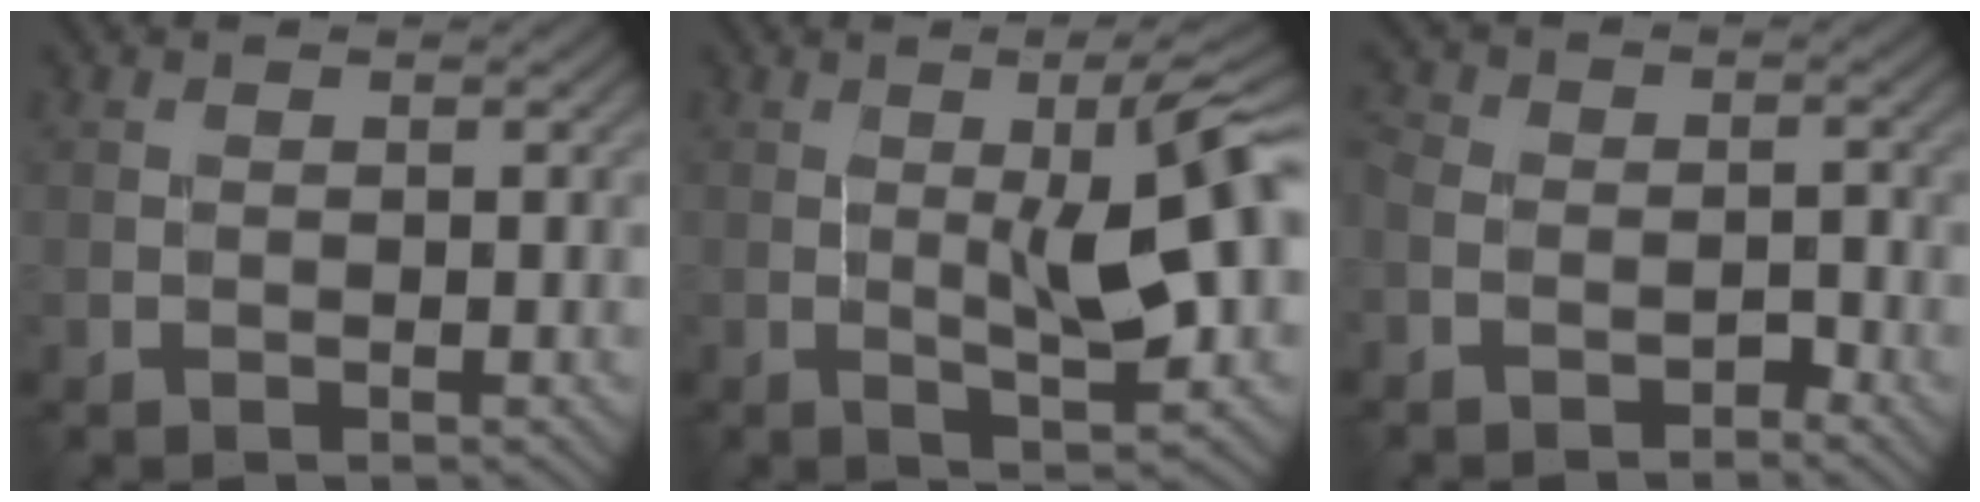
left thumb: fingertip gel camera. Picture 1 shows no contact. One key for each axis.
{"total": 9.2, "fx": 0.2, "fy": 1.9, "fz": 9.0, "tx": -0.133, "ty": 0.012, "tz": 0.003}
{"total": 3.9, "fx": -2.3, "fy": 2.5, "fz": 1.9, "tx": -0.023, "ty": 0.009, "tz": -0.048}